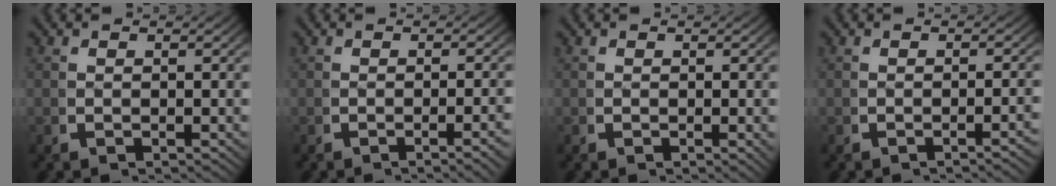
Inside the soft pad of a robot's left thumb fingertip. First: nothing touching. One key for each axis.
{"total": 2.0, "fx": -1.0, "fy": 0.0, "fz": 1.7, "tx": -0.026, "ty": 0.008, "tz": -0.019}
{"total": 0.5, "fx": 0.1, "fy": 0.1, "fz": 0.5, "tx": -0.011, "ty": 0.001, "tz": 0.002}
{"total": 1.6, "fx": -0.9, "fy": -0.1, "fz": 1.3, "tx": -0.017, "ty": 0.010, "tz": -0.018}